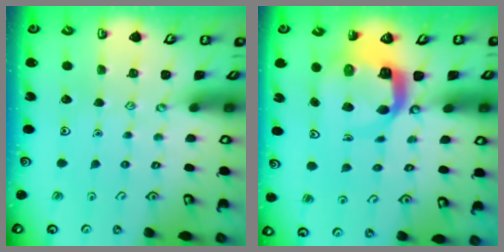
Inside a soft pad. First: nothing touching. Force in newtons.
{"total": 9.0, "press": 8.9, "slide": 1.1}